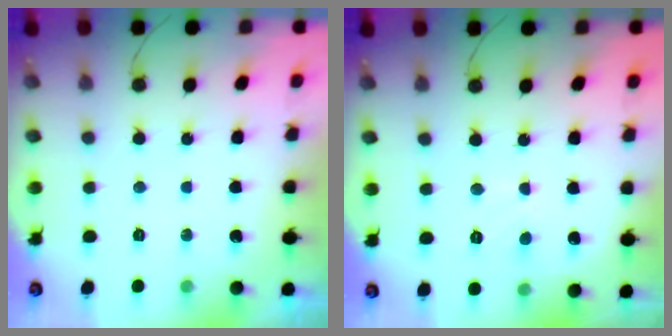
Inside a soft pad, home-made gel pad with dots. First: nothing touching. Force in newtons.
{"total": 2.1, "press": 2.1, "slide": 0.1}